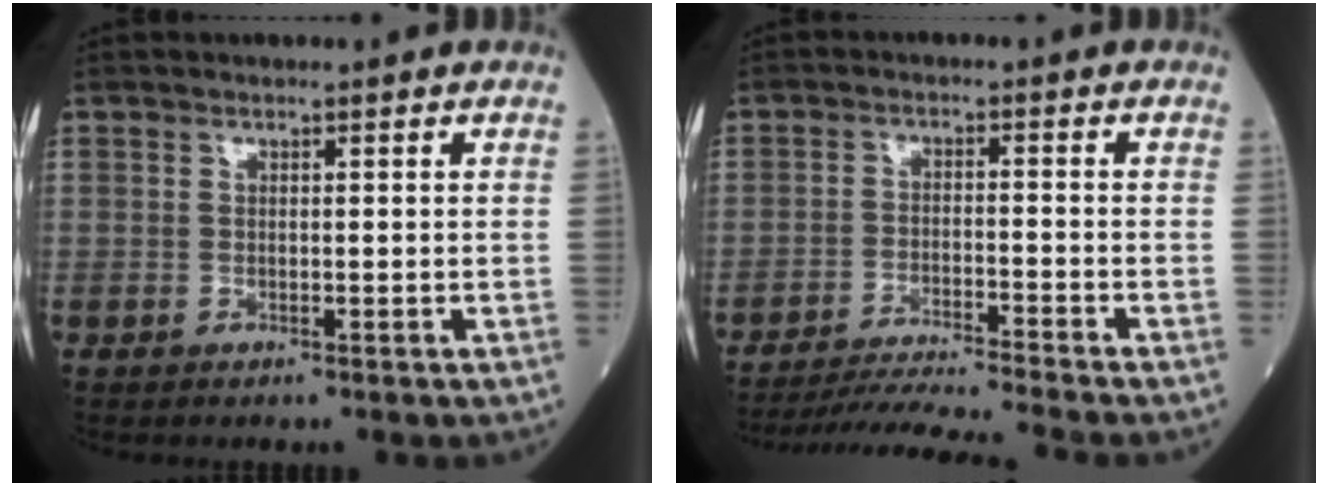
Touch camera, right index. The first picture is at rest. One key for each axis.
{"total": 11.8, "fx": -10.8, "fy": -2.4, "fz": 4.1, "tx": -0.048, "ty": -0.023, "tz": -0.177}